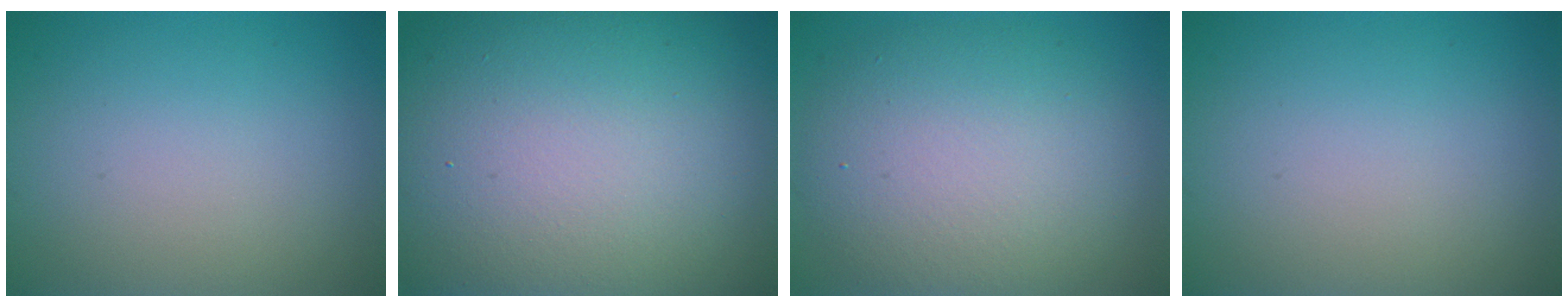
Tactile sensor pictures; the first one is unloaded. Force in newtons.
{"total": 21.1, "press": 21.1, "slide": 1.4}
{"total": 8.8, "press": 8.8, "slide": 0.9}
{"total": 0.0}